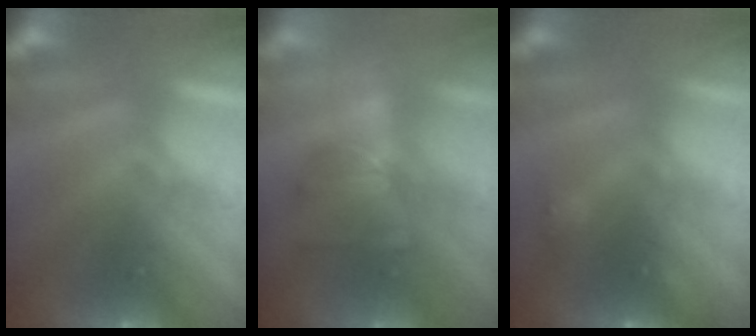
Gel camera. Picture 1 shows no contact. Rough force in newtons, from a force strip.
{"total": 2.9}
{"total": 2.3}